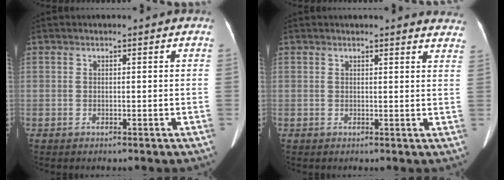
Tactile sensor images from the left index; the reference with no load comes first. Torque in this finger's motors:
{"motor_torque": [0.94, -1.20, 0.07, 0.02]}